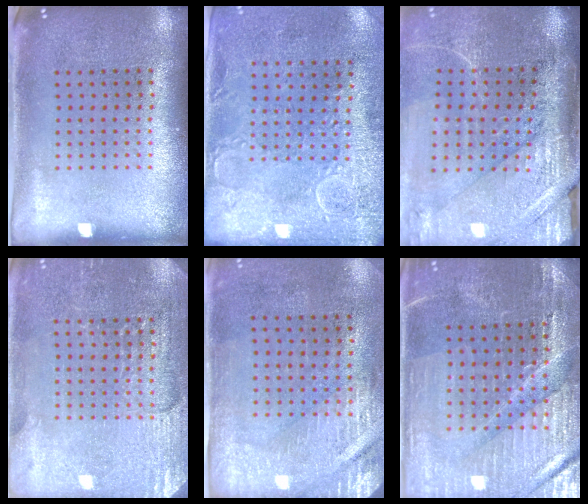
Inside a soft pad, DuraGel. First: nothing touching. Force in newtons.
{"total": 2.9, "press": 2.3, "slide": 1.7}
{"total": 4.4, "press": 3.8, "slide": 2.2}
{"total": 2.9, "press": 2.9, "slide": 0.2}
{"total": 2.9, "press": 2.5, "slide": 1.4}
{"total": 3.2, "press": 3.2, "slide": 0.5}